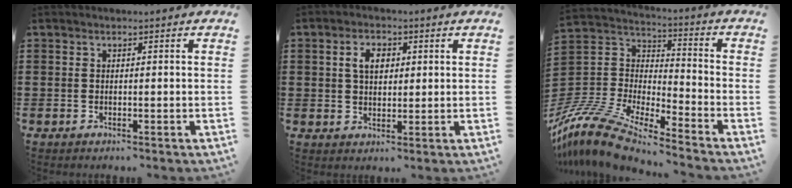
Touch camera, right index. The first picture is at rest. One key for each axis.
{"total": 3.8, "fx": 0.9, "fy": 2.5, "fz": 2.8, "tx": -0.063, "ty": 0.014, "tz": 0.014}
{"total": 11.9, "fx": -10.9, "fy": 1.8, "fz": 4.5, "tx": -0.126, "ty": 0.007, "tz": -0.231}